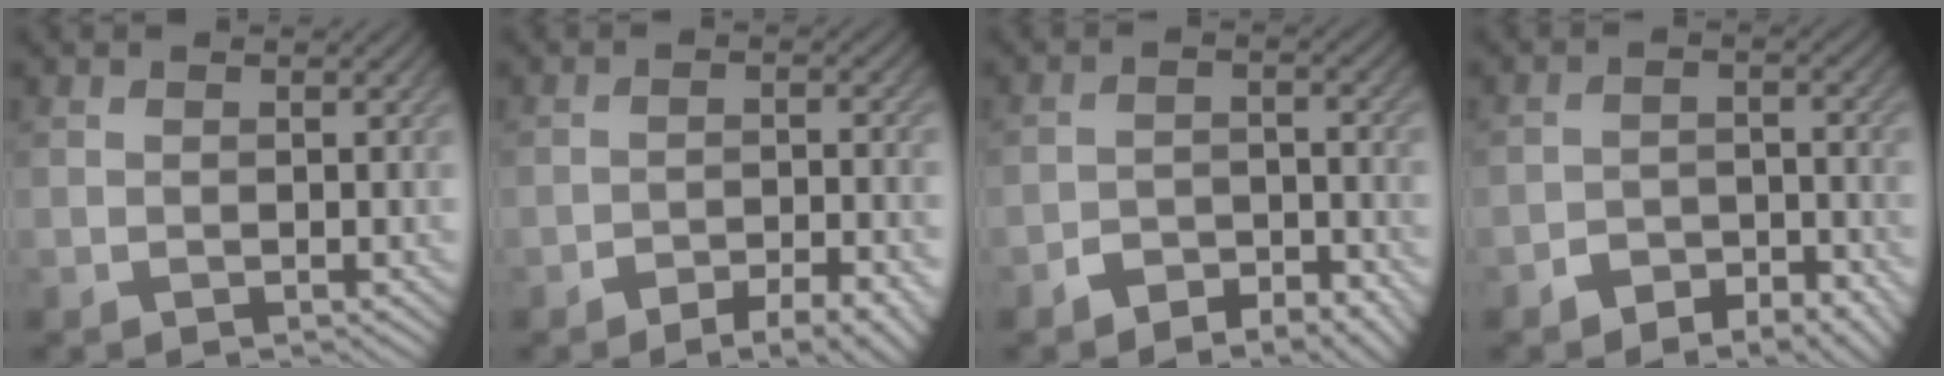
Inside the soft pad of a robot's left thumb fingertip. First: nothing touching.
{"total": 6.2, "force": [-4.4, 1.8, 4.0], "torque": [-0.066, 0.002, -0.058]}
{"total": 5.9, "force": [-4.3, 2.7, 2.9], "torque": [-0.042, 0.001, -0.079]}
{"total": 6.2, "force": [-4.3, 3.2, 3.2], "torque": [-0.044, 0.000, -0.076]}